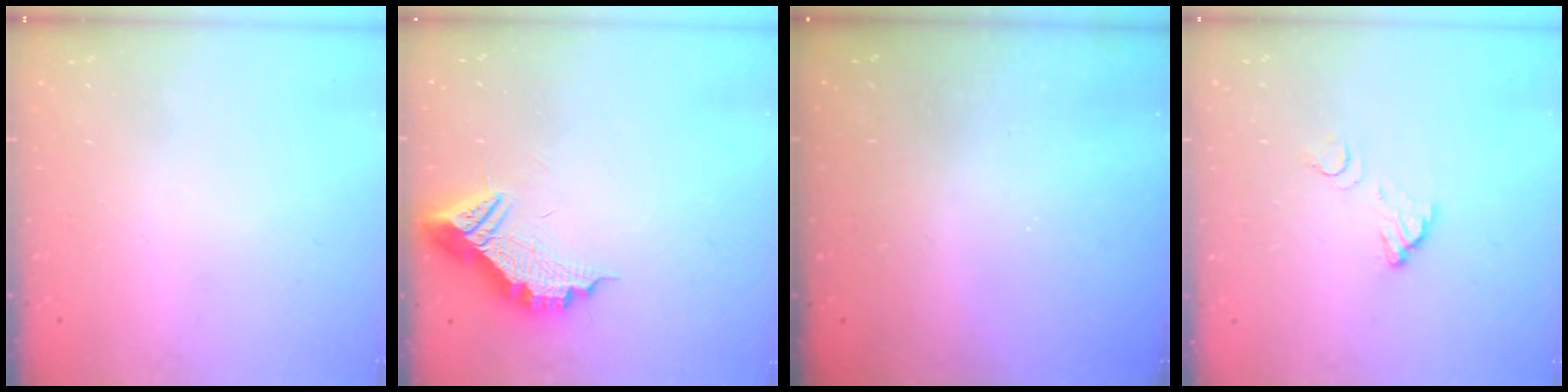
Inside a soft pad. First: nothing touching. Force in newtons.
{"total": 11.0, "press": 11.0, "slide": 0.9}
{"total": 3.2, "press": 3.2, "slide": 0.1}
{"total": 3.6, "press": 3.6, "slide": 0.3}